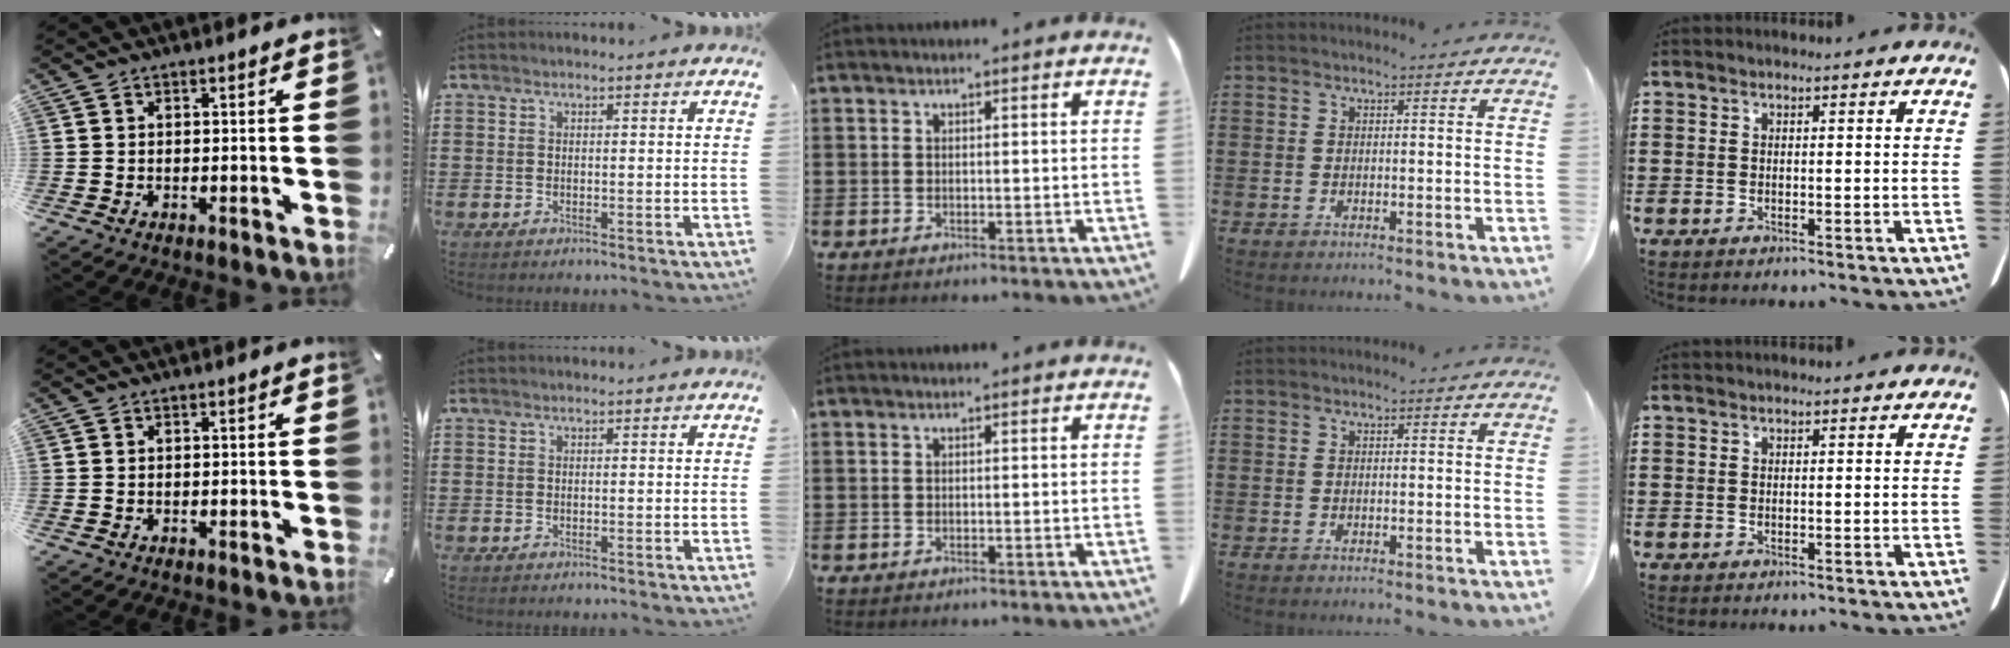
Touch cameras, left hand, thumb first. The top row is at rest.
{}